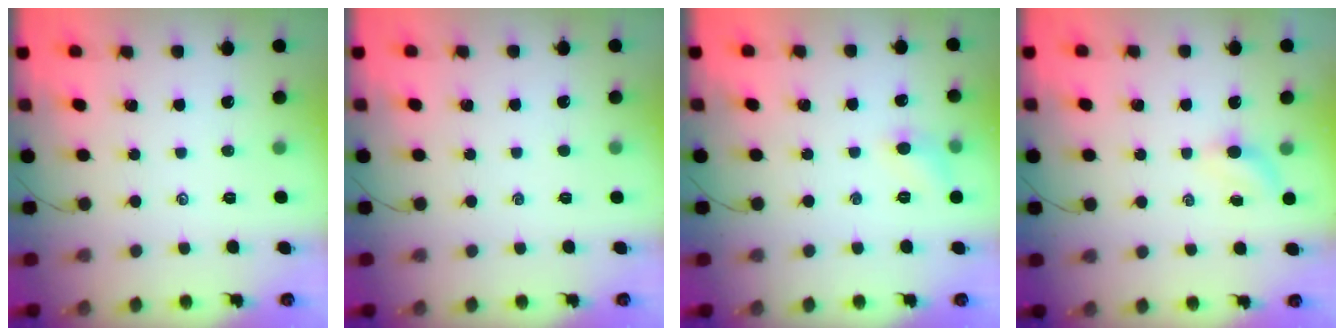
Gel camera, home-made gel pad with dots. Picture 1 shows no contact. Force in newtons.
{"total": 0.0}
{"total": 5.5, "press": 5.3, "slide": 1.4}
{"total": 3.1, "press": 2.9, "slide": 1.0}